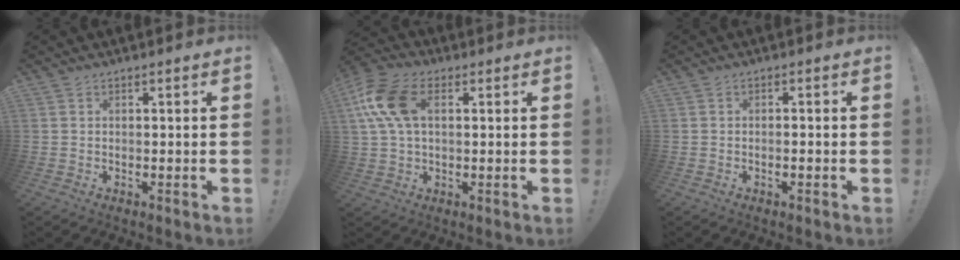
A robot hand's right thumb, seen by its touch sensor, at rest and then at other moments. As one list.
[{"total": 13.5, "force": [3.4, 8.3, 10.1], "torque": [-0.206, 0.009, 0.068]}, {"total": 1.1, "force": [-0.8, 0.0, 0.7], "torque": [-0.019, 0.003, -0.013]}]